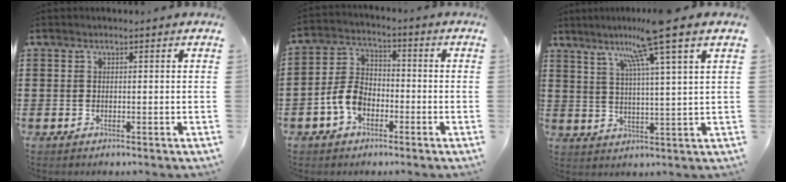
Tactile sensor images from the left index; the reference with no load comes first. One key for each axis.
{"total": 6.4, "fx": -2.9, "fy": 4.1, "fz": 4.0, "tx": -0.104, "ty": 0.008, "tz": -0.062}
{"total": 9.2, "fx": 6.3, "fy": -0.9, "fz": 6.6, "tx": -0.130, "ty": -0.018, "tz": 0.100}